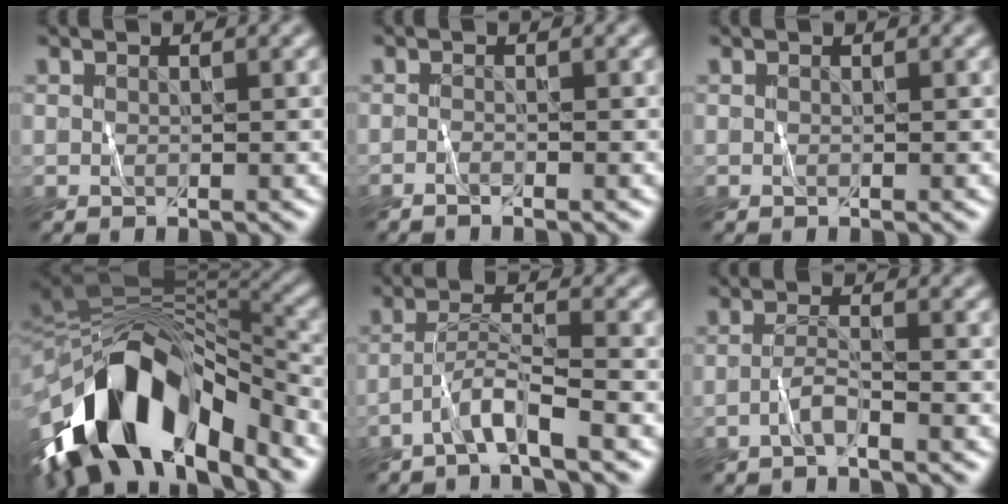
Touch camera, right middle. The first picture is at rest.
{"total": 1.0, "force": [-0.9, -0.1, 0.4], "torque": [-0.010, 0.003, -0.018]}
{"total": 0.0}
{"total": 14.5, "force": [-7.7, 6.9, 10.1], "torque": [-0.177, 0.018, -0.128]}
{"total": 3.1, "force": [-2.3, 0.0, 2.2], "torque": [-0.037, 0.015, -0.051]}
{"total": 1.7, "force": [-1.1, 0.1, 1.3], "torque": [-0.024, 0.007, -0.028]}